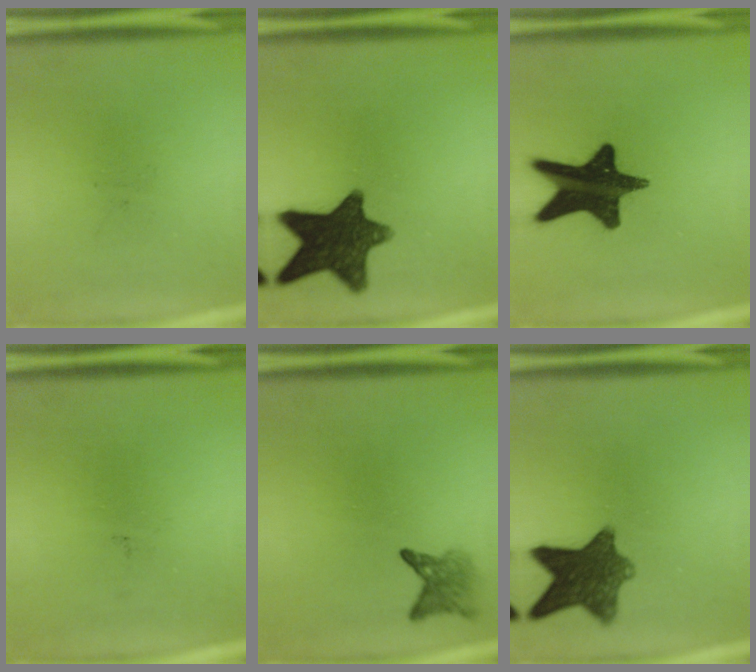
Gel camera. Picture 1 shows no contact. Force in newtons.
{"total": 14.0}
{"total": 17.7}
{"total": 0.0}
{"total": 2.7}
{"total": 10.3}